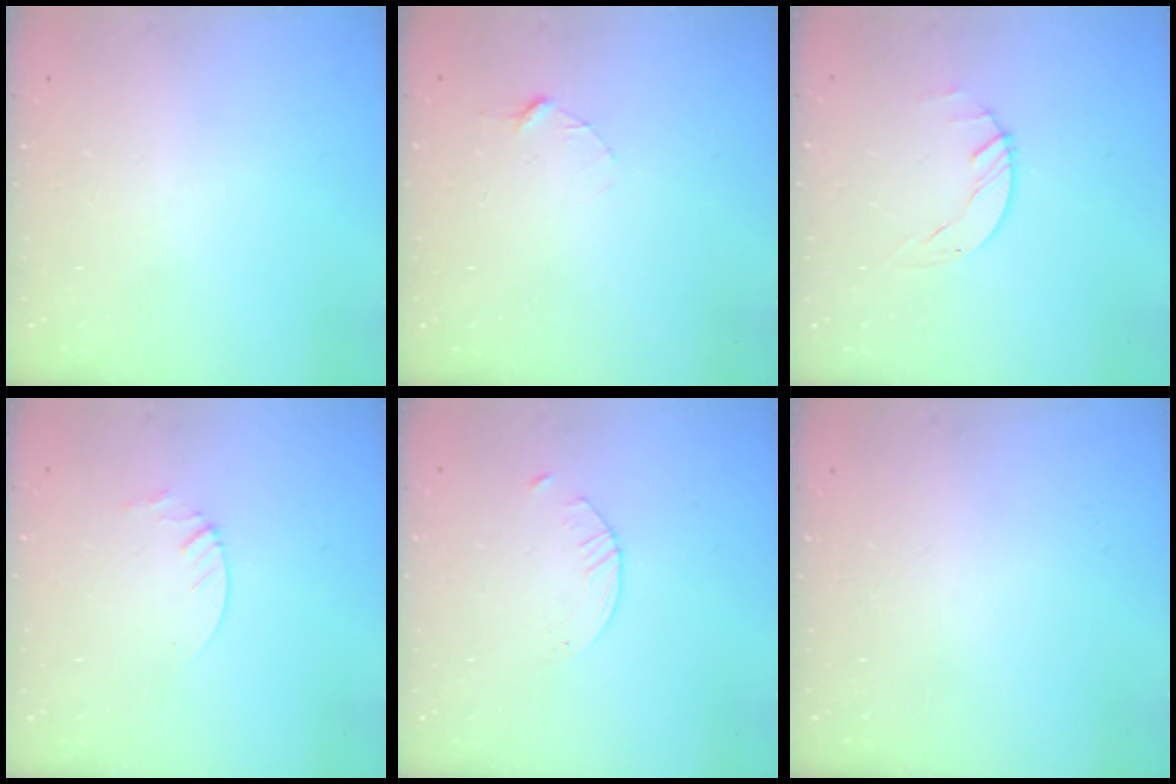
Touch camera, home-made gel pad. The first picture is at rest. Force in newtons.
{"total": 2.9, "press": 2.9, "slide": 0.3}
{"total": 1.7, "press": 1.7, "slide": 0.1}
{"total": 1.9, "press": 1.9, "slide": 0.2}
{"total": 2.0, "press": 2.0, "slide": 0.3}
{"total": 0.0}